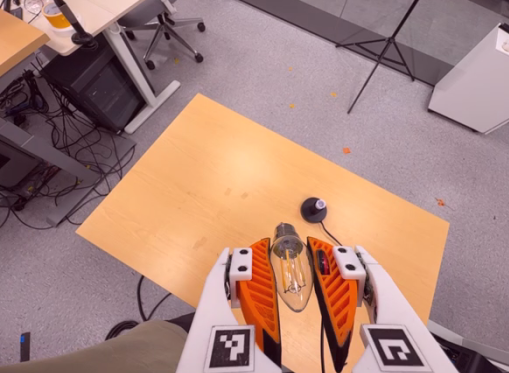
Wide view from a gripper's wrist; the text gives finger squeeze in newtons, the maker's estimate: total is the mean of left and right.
{"total": 19.1, "left": 21.1, "right": 17.2}